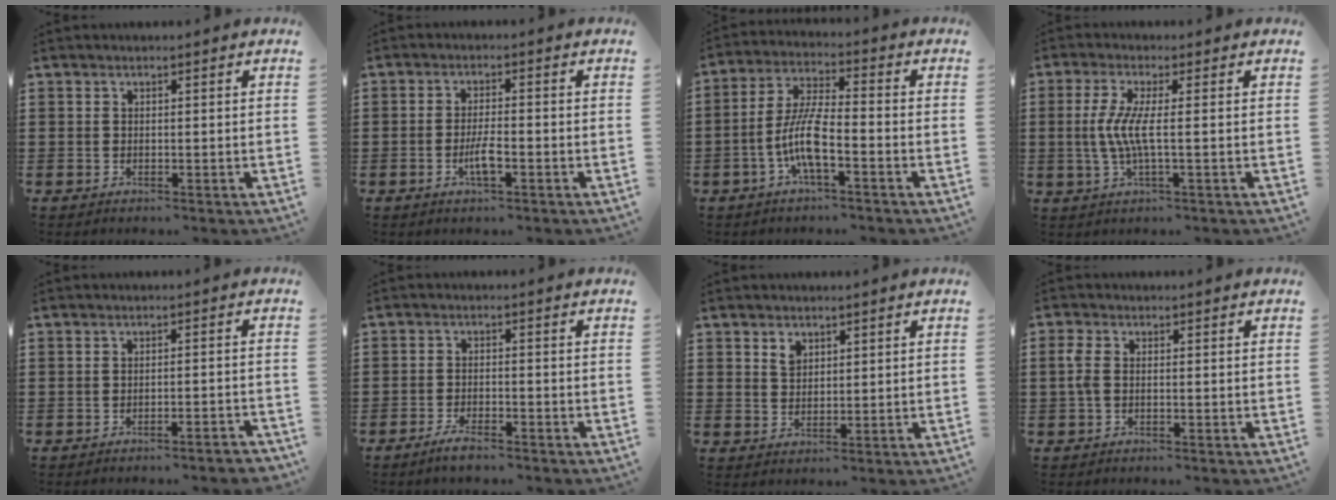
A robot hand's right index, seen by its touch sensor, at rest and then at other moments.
{"total": 4.0, "force": [-1.5, 0.9, 3.6], "torque": [-0.075, -0.003, -0.030]}
{"total": 8.2, "force": [-3.1, 1.8, 7.4], "torque": [-0.178, -0.017, -0.068]}
{"total": 5.2, "force": [-0.3, 0.3, 5.2], "torque": [-0.124, -0.014, -0.018]}
{"total": 1.8, "force": [-1.7, -0.2, 0.7], "torque": [-0.011, 0.001, -0.034]}
{"total": 2.5, "force": [-2.2, 0.2, 1.2], "torque": [-0.020, 0.007, -0.042]}
{"total": 2.3, "force": [1.6, 1.4, 0.9], "torque": [-0.015, 0.000, 0.028]}
{"total": 2.3, "force": [-0.3, 1.1, 2.0], "torque": [-0.054, -0.004, -0.010]}